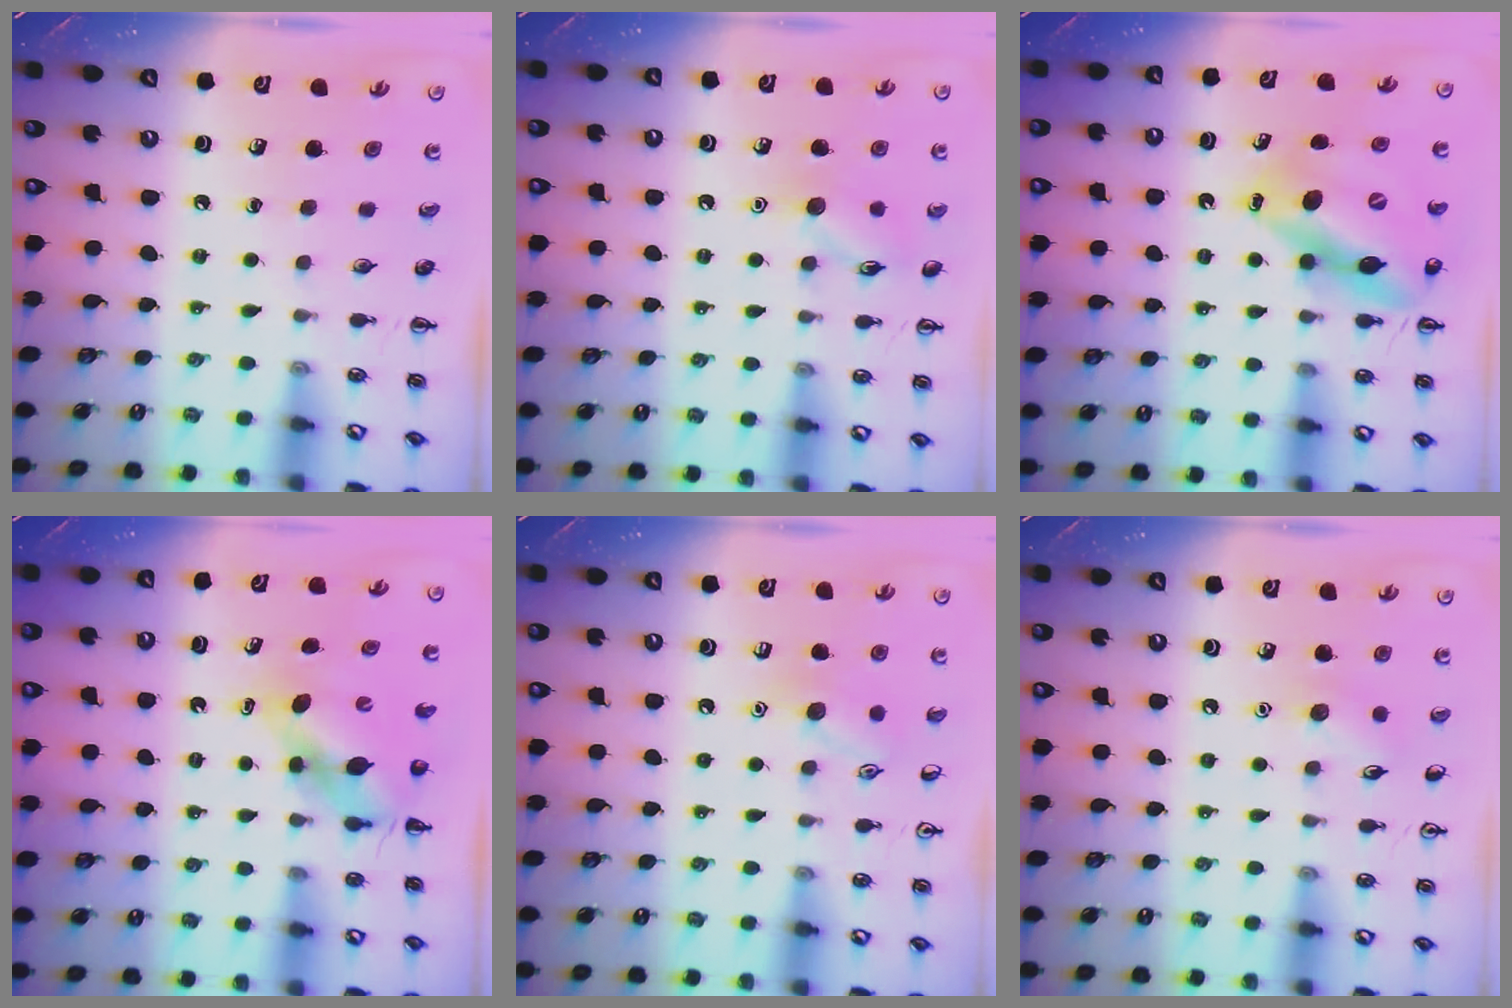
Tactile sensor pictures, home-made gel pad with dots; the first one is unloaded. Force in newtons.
{"total": 8.2, "press": 8.2, "slide": 0.7}
{"total": 14.1, "press": 13.4, "slide": 4.4}
{"total": 6.0, "press": 6.0, "slide": 0.4}
{"total": 8.3, "press": 8.2, "slide": 1.4}
{"total": 5.4, "press": 5.2, "slide": 1.5}